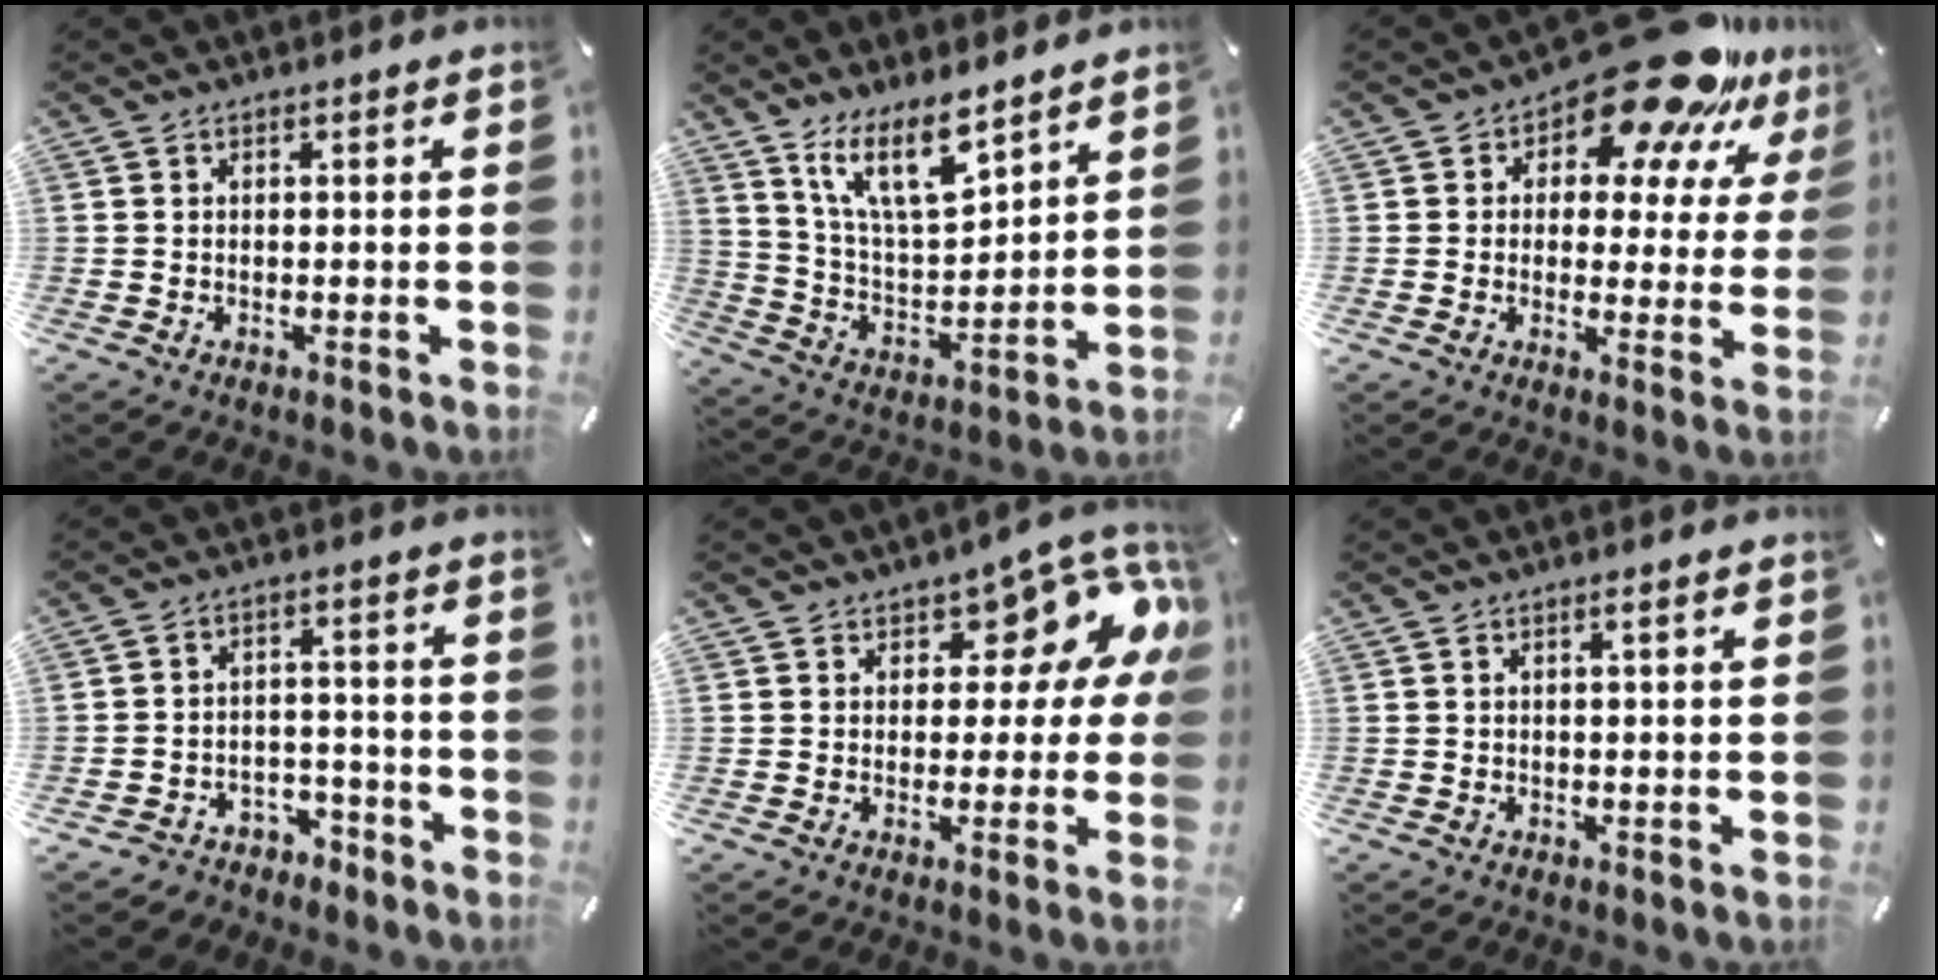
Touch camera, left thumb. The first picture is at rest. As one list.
[{"total": 13.6, "force": [10.0, 4.5, 8.0], "torque": [-0.160, -0.048, 0.180]}, {"total": 17.2, "force": [12.0, 7.5, 9.7], "torque": [-0.140, -0.079, 0.201]}, {"total": 4.6, "force": [-2.9, 3.5, 0.7], "torque": [-0.008, 0.017, -0.054]}, {"total": 11.4, "force": [6.5, 6.0, 7.2], "torque": [-0.075, -0.055, 0.108]}, {"total": 1.4, "force": [0.4, 0.0, 1.3], "torque": [-0.023, 0.000, 0.005]}]